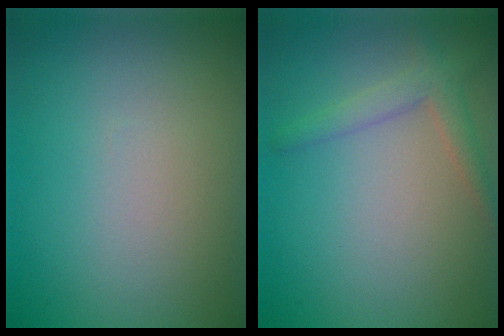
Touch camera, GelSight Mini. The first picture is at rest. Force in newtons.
{"total": 2.3, "press": 2.3, "slide": 0.1}